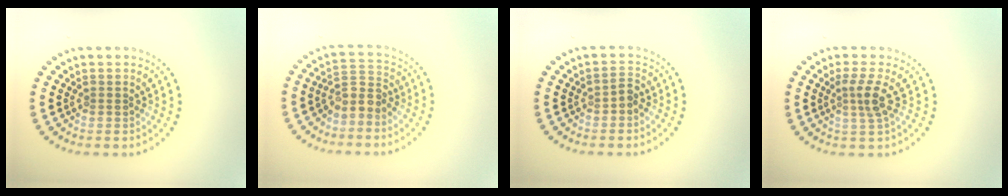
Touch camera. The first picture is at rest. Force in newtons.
{"total": 2.5, "press": 2.0, "slide": 1.5}
{"total": 1.1, "press": 1.0, "slide": 0.4}
{"total": 2.4, "press": 1.8, "slide": 1.6}